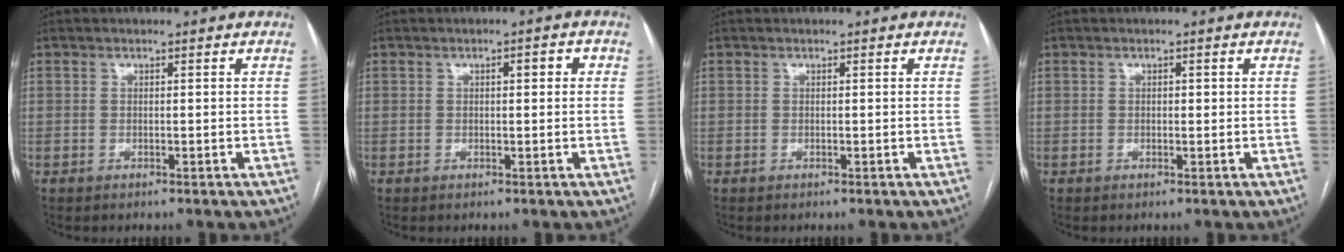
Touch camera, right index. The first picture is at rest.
{"total": 2.0, "force": [0.4, 0.7, 1.9], "torque": [-0.027, 0.009, 0.005]}
{"total": 0.0}
{"total": 0.7, "force": [0.1, 0.4, 0.6], "torque": [-0.008, 0.001, 0.001]}